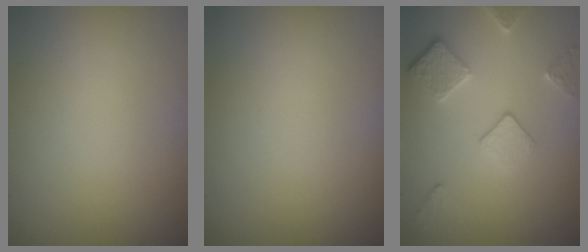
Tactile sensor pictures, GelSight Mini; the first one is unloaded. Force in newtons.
{"total": 0.0}
{"total": 3.5, "press": 2.8, "slide": 2.2}